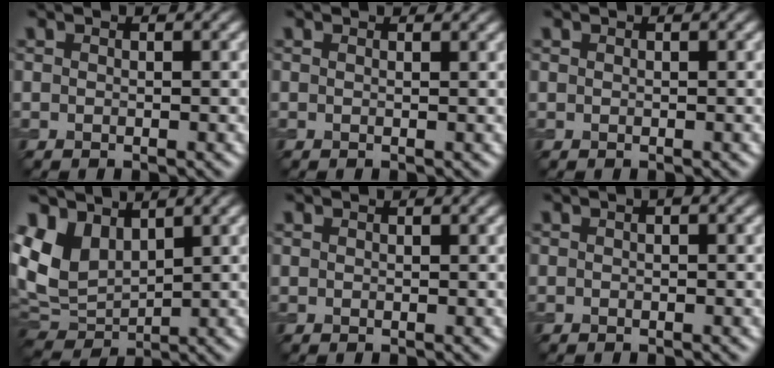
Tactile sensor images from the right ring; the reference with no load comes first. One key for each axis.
{"total": 1.1, "fx": 1.0, "fy": 0.3, "fz": 0.4, "tx": -0.011, "ty": -0.003, "tz": 0.007}
{"total": 0.0}
{"total": 5.4, "fx": 2.3, "fy": 3.8, "fz": 3.1, "tx": -0.073, "ty": -0.003, "tz": 0.047}
{"total": 0.0}
{"total": 0.5, "fx": 0.1, "fy": 0.1, "fz": 0.5, "tx": -0.009, "ty": 0.004, "tz": 0.002}